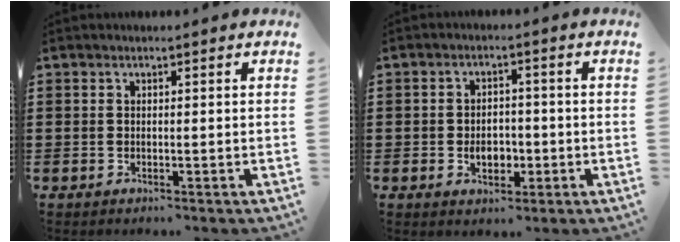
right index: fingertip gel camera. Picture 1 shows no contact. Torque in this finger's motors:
{"motor_torque": [2.14, 0.00, 0.16, 0.10]}